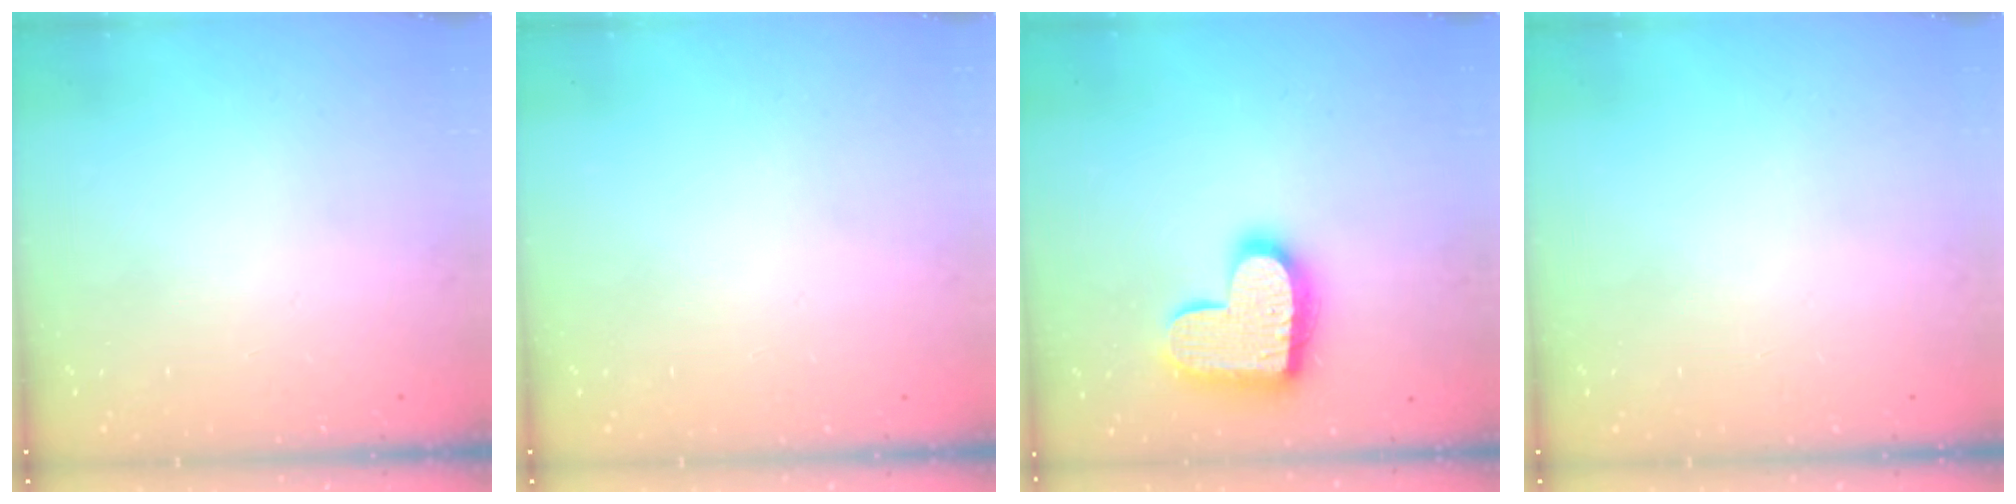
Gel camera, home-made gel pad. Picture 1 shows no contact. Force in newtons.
{"total": 0.0}
{"total": 16.3, "press": 16.3, "slide": 1.3}
{"total": 0.0}